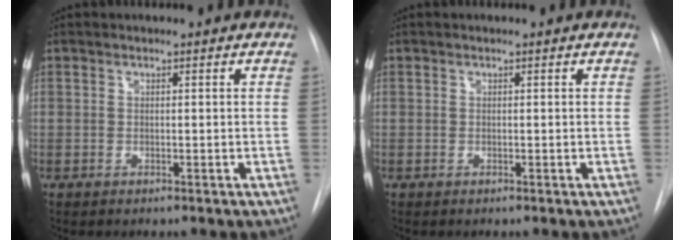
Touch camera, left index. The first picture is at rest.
{"total": 0.0}